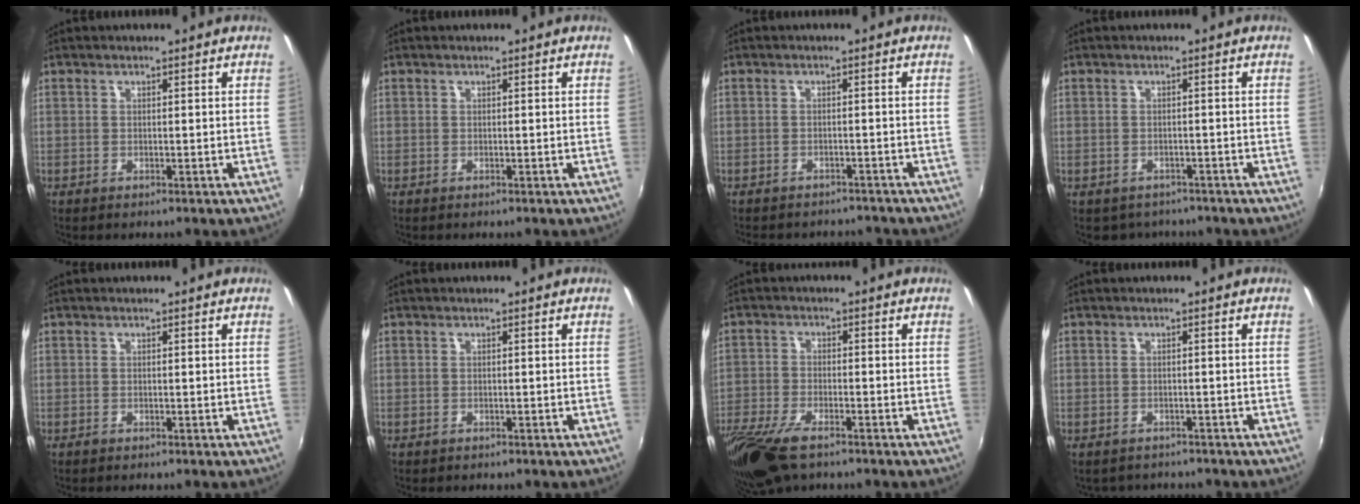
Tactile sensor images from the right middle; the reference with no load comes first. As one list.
[{"total": 0.0}, {"total": 8.0, "force": [-7.2, 2.7, 2.3], "torque": [-0.056, -0.012, -0.095]}, {"total": 3.9, "force": [-3.2, 2.2, 0.5], "torque": [-0.018, -0.012, -0.044]}, {"total": 0.0}, {"total": 0.6, "force": [-0.4, 0.4, 0.1], "torque": [-0.005, -0.002, -0.006]}, {"total": 13.0, "force": [-9.0, 4.9, 8.1], "torque": [-0.193, -0.048, -0.171]}, {"total": 3.1, "force": [-2.7, 1.4, 0.4], "torque": [-0.014, -0.014, -0.039]}]